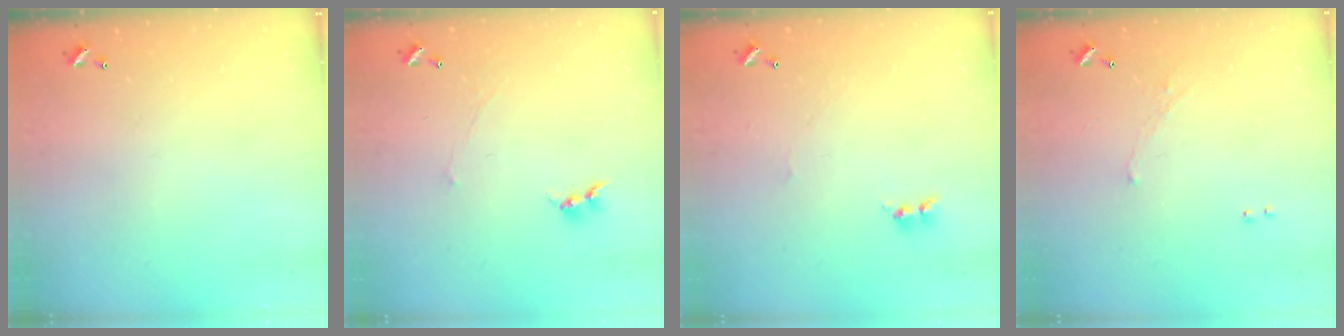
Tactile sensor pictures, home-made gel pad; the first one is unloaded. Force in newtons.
{"total": 1.0, "press": 0.8, "slide": 0.6}
{"total": 1.7, "press": 1.6, "slide": 0.5}
{"total": 0.8, "press": 0.6, "slide": 0.5}